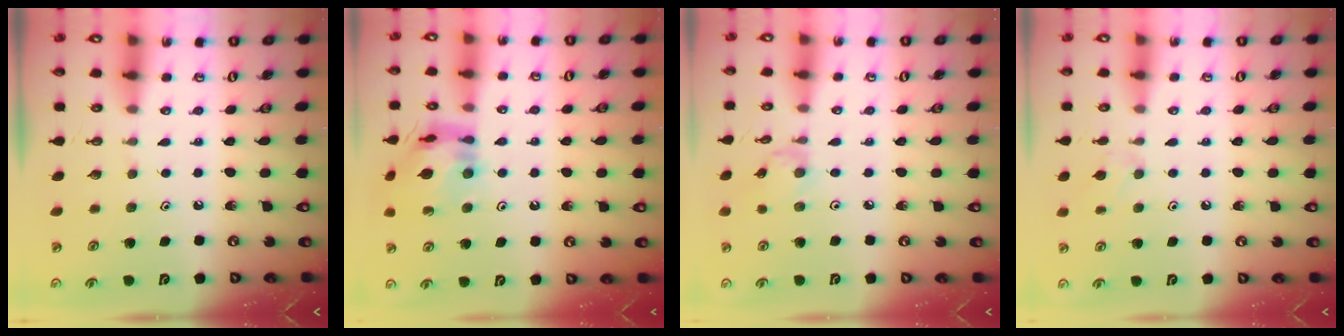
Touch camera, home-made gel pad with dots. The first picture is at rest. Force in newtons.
{"total": 13.0, "press": 12.9, "slide": 1.4}
{"total": 1.1, "press": 1.1, "slide": 0.3}
{"total": 5.5, "press": 5.4, "slide": 0.8}